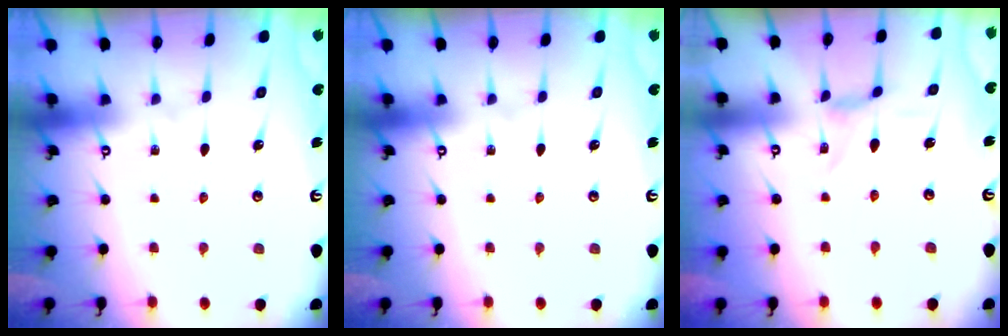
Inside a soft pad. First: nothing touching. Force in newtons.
{"total": 0.0}
{"total": 0.9, "press": 0.8, "slide": 0.3}